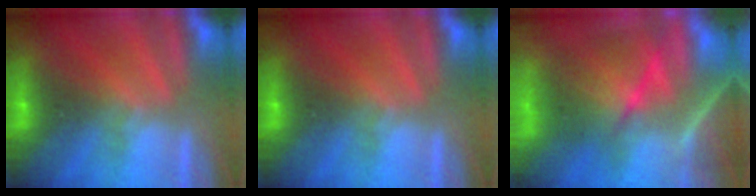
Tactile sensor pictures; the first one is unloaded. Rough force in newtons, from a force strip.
{"total": 0.0}
{"total": 6.9}